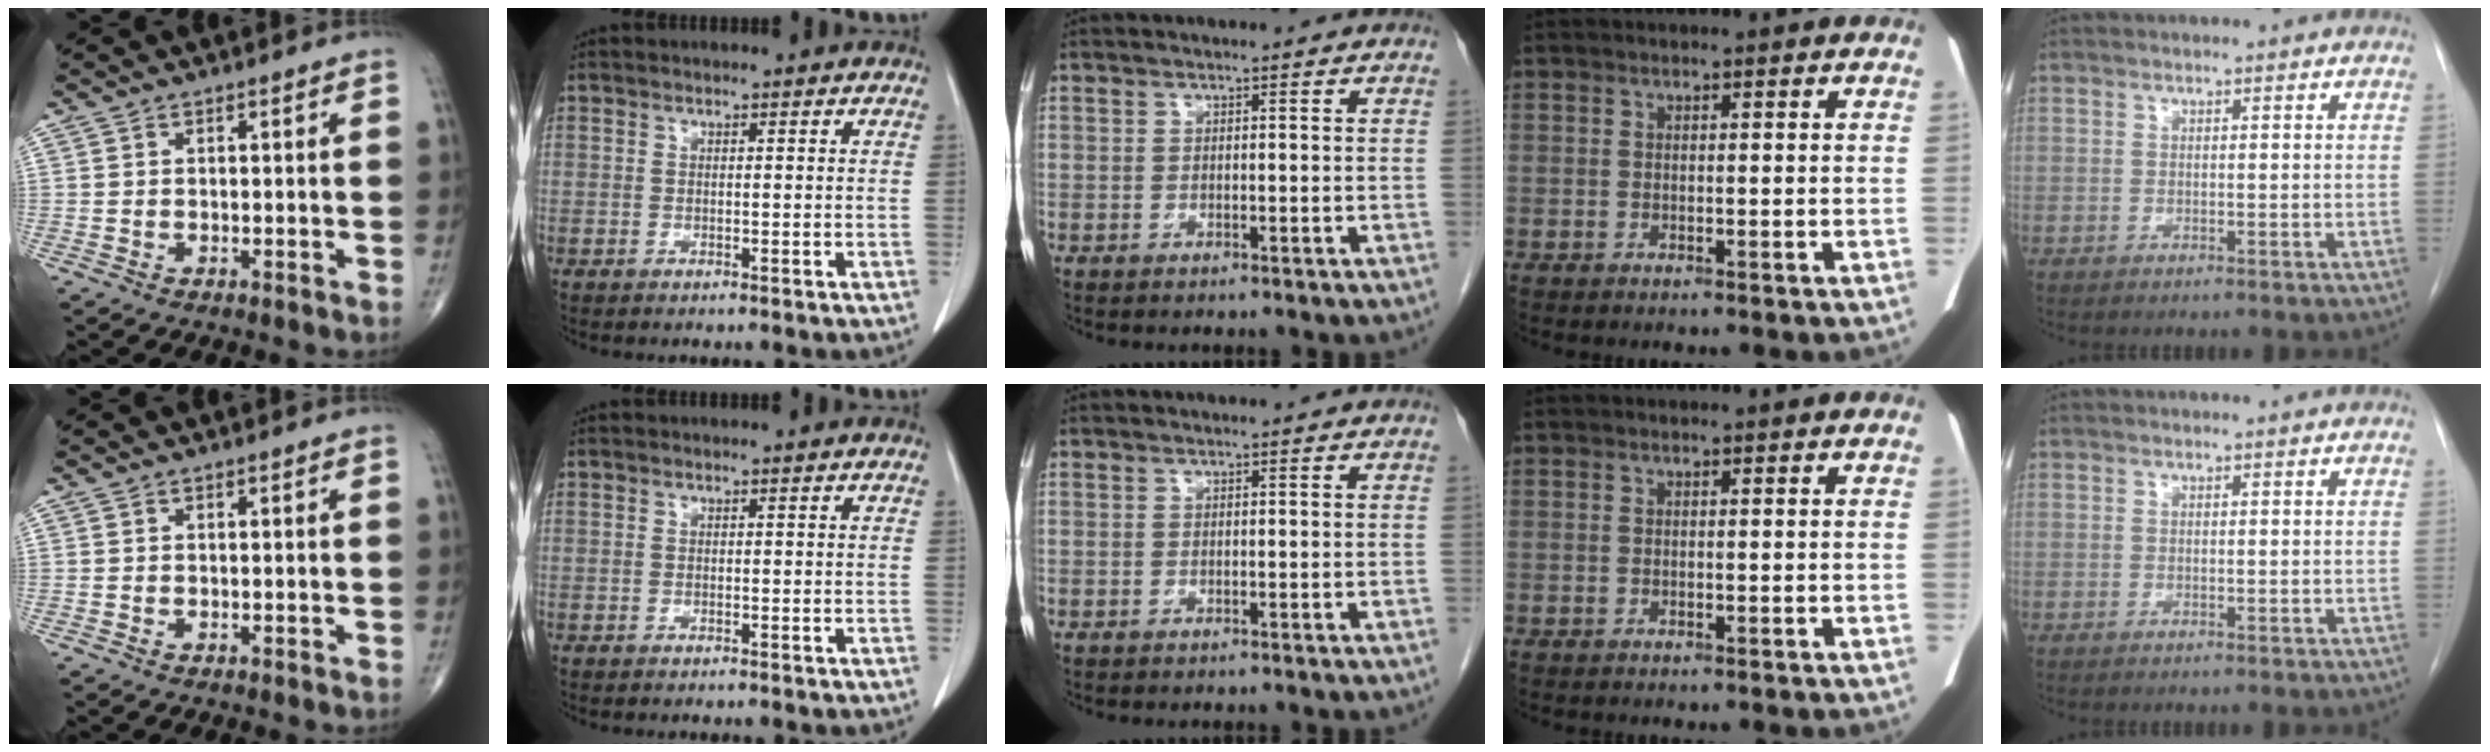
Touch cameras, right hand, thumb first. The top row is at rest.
{}